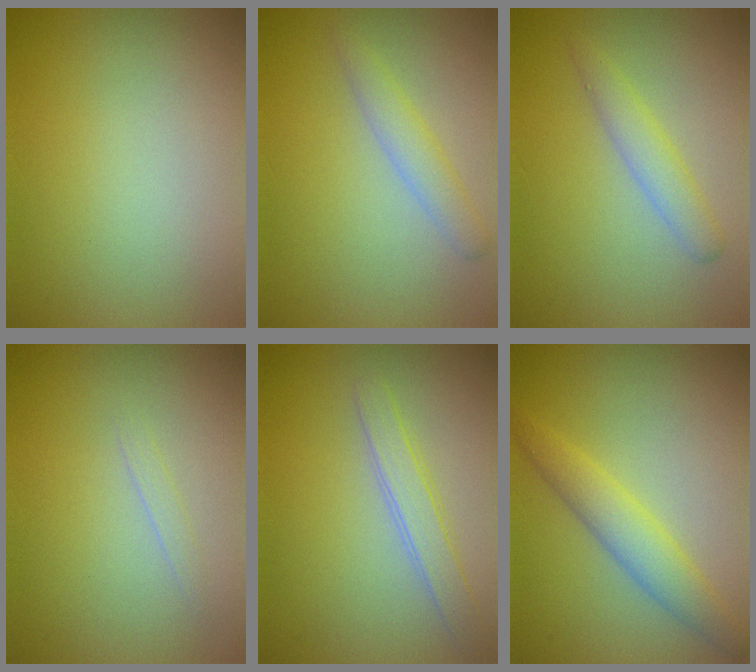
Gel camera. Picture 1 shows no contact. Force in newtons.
{"total": 2.0, "press": 2.0, "slide": 0.1}
{"total": 2.0, "press": 2.0, "slide": 0.0}
{"total": 0.6, "press": 0.6, "slide": 0.0}
{"total": 2.3, "press": 2.3, "slide": 0.1}
{"total": 3.2, "press": 3.2, "slide": 0.0}